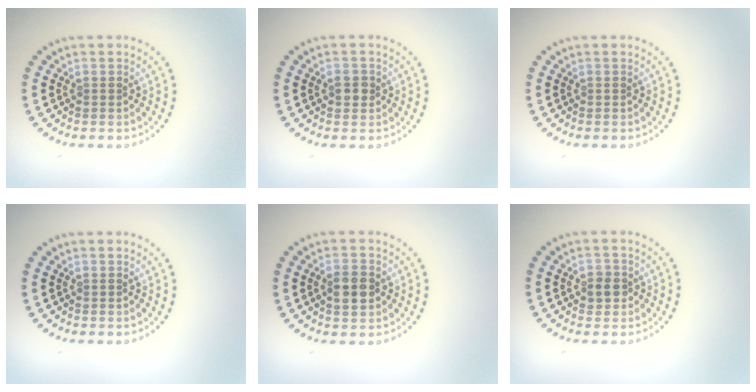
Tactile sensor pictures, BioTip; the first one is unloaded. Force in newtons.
{"total": 1.4, "press": 1.4, "slide": 0.2}
{"total": 0.0}
{"total": 0.0}
{"total": 2.6, "press": 2.6, "slide": 0.3}
{"total": 1.8, "press": 1.7, "slide": 0.6}